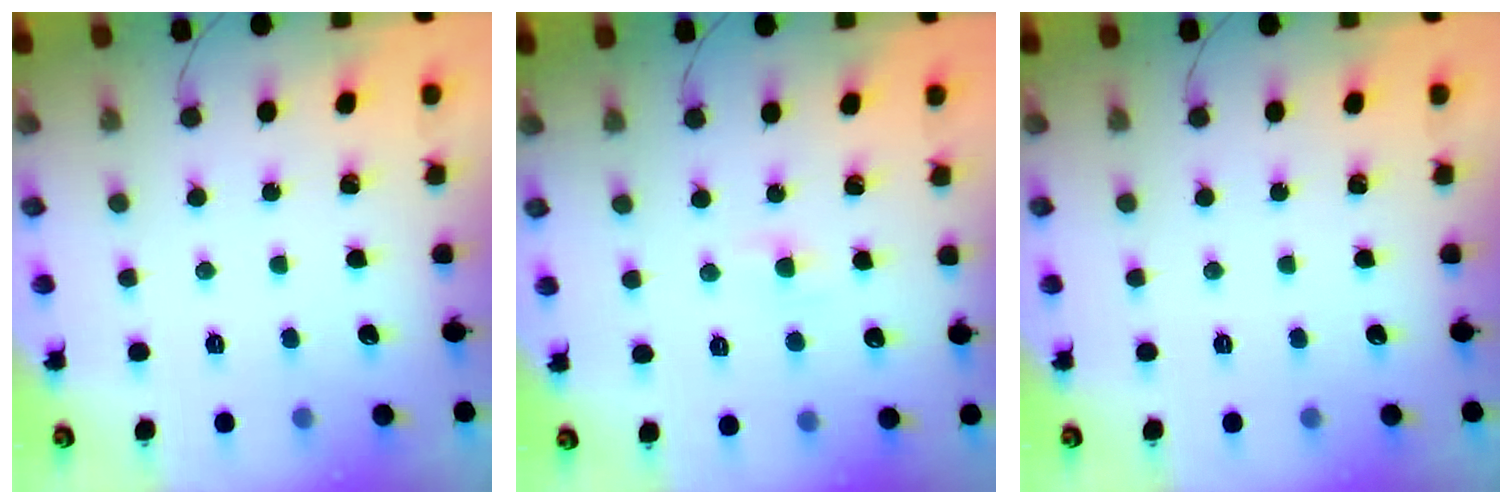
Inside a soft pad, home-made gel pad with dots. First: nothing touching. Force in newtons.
{"total": 1.9, "press": 1.7, "slide": 0.7}
{"total": 0.0}